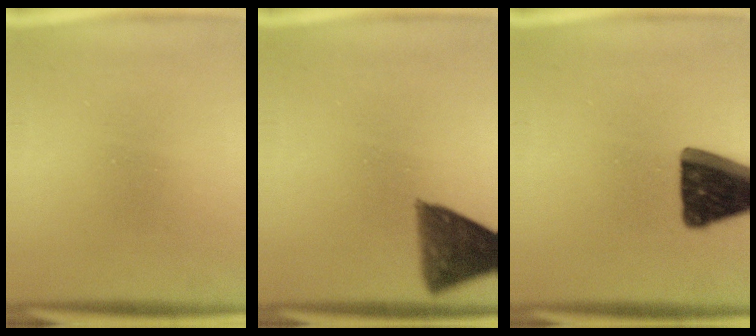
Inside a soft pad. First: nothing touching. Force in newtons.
{"total": 7.6}
{"total": 17.1}